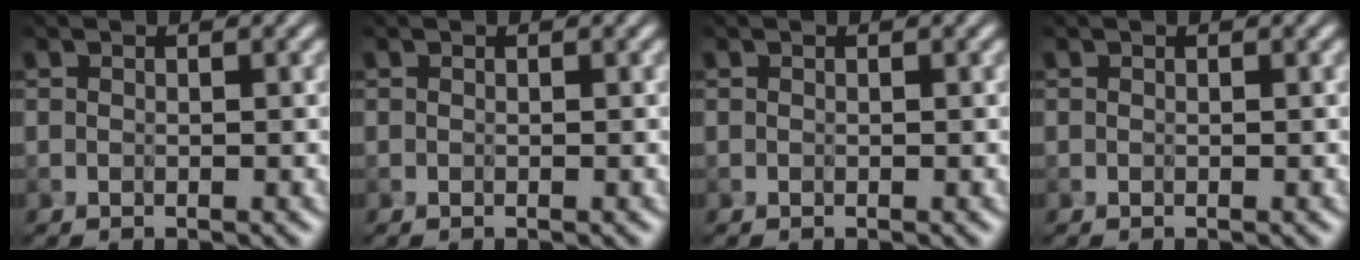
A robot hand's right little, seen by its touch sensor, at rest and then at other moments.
{"total": 0.0}
{"total": 0.0}
{"total": 0.0}